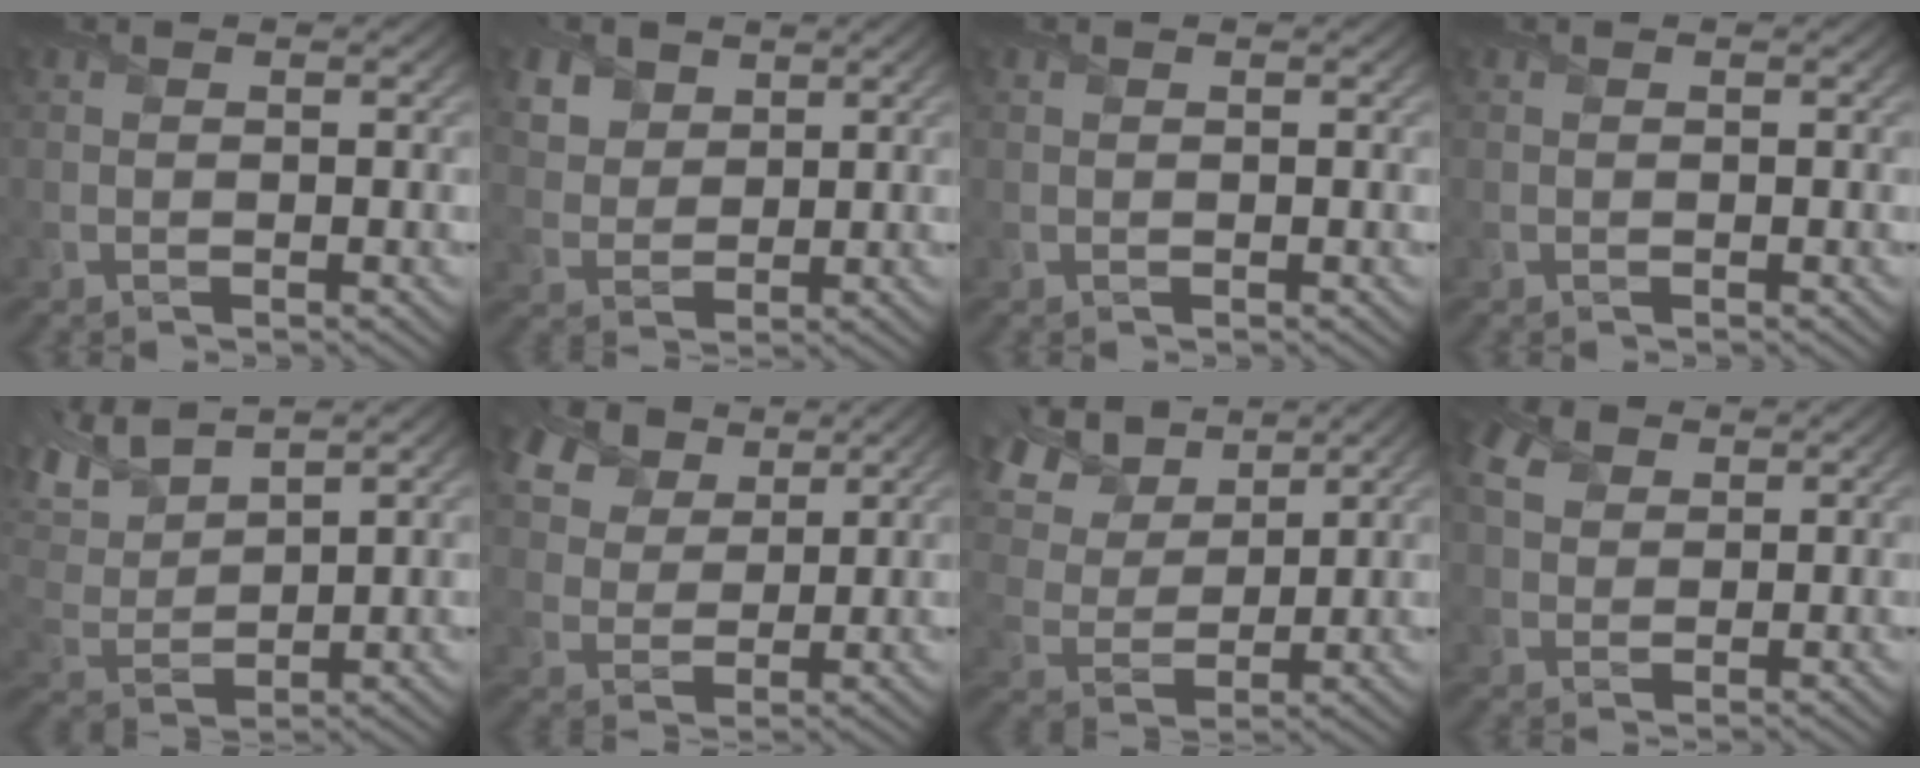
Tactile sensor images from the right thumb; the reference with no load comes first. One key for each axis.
{"total": 4.9, "fx": 2.9, "fy": 3.4, "fz": 2.0, "tx": -0.069, "ty": -0.013, "tz": 0.068}
{"total": 0.0}
{"total": 0.0}
{"total": 8.3, "fx": 6.2, "fy": 2.7, "fz": 4.8, "tx": -0.131, "ty": 0.020, "tz": 0.124}
{"total": 9.6, "fx": 6.4, "fy": 5.5, "fz": 4.5, "tx": -0.139, "ty": 0.012, "tz": 0.120}
{"total": 12.2, "fx": 7.7, "fy": 6.6, "fz": 6.9, "tx": -0.213, "ty": 0.035, "tz": 0.131}
{"total": 5.4, "fx": 2.8, "fy": 3.3, "fz": 3.2, "tx": -0.090, "ty": 0.017, "tz": 0.050}